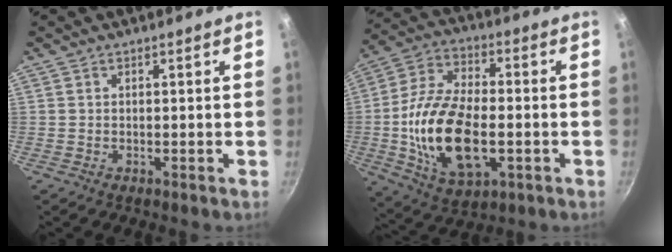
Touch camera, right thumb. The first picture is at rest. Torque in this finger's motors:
{"motor_torque": [-0.36, 1.03, 1.16, 0.46, 0.30]}